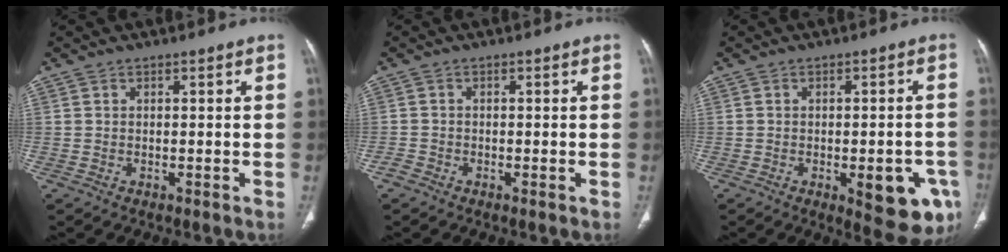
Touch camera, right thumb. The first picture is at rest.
{"total": 1.3, "force": [-1.0, 0.6, 0.5], "torque": [-0.007, -0.001, -0.023]}
{"total": 11.3, "force": [-4.1, 4.3, 9.6], "torque": [-0.088, 0.004, -0.039]}